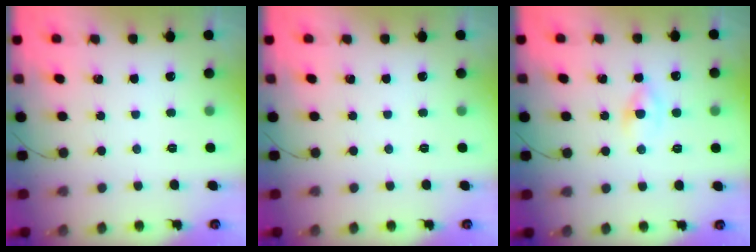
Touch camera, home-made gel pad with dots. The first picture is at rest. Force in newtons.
{"total": 0.0}
{"total": 1.8, "press": 1.5, "slide": 1.0}